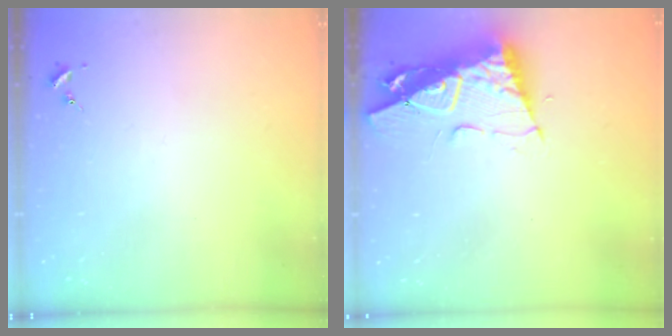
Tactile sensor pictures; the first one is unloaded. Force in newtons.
{"total": 12.0, "press": 11.9, "slide": 1.3}